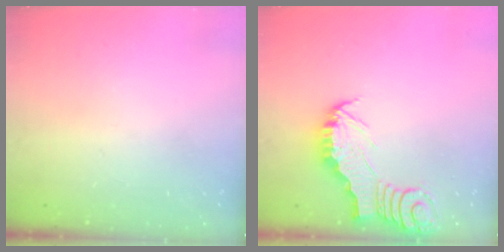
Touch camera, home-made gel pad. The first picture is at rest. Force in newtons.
{"total": 3.1, "press": 3.0, "slide": 0.4}